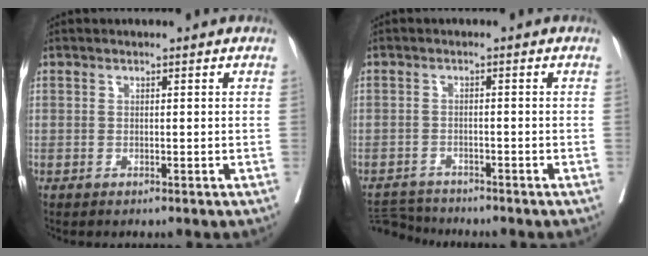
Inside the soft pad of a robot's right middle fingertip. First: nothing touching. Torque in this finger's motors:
{"motor_torque": [-0.52, -0.49, -0.14, -0.05]}